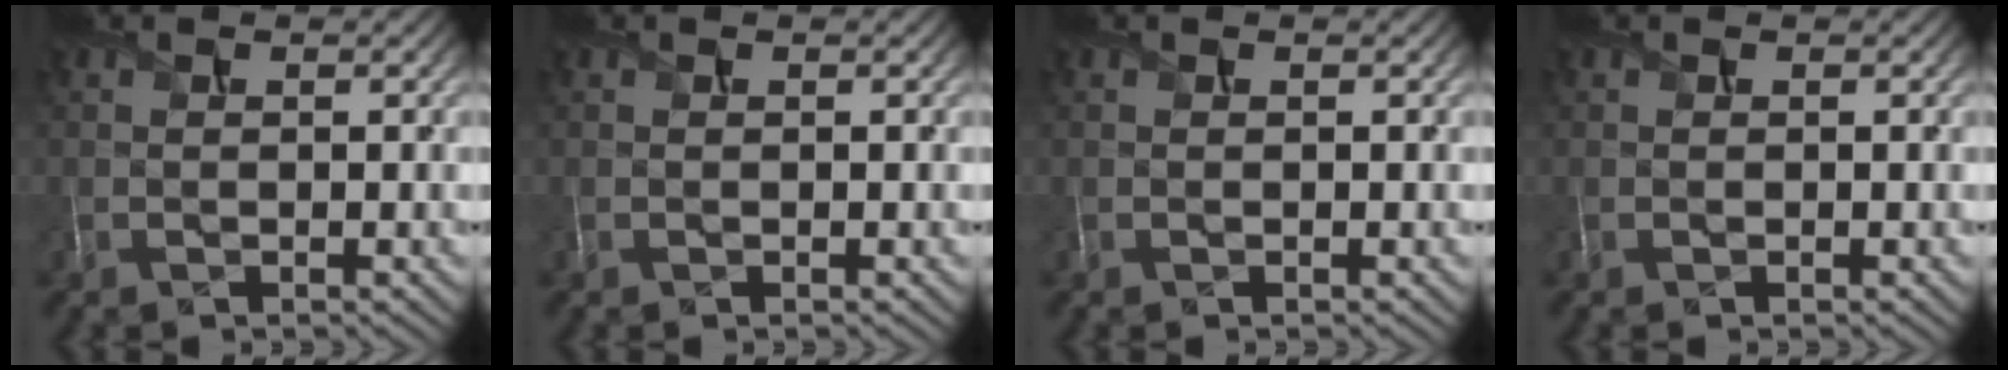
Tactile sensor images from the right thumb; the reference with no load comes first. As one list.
[{"total": 0.0}, {"total": 0.0}, {"total": 0.0}]